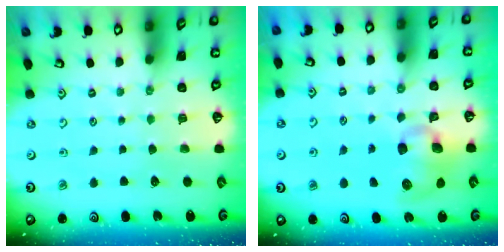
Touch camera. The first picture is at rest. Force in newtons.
{"total": 10.2, "press": 10.0, "slide": 1.8}